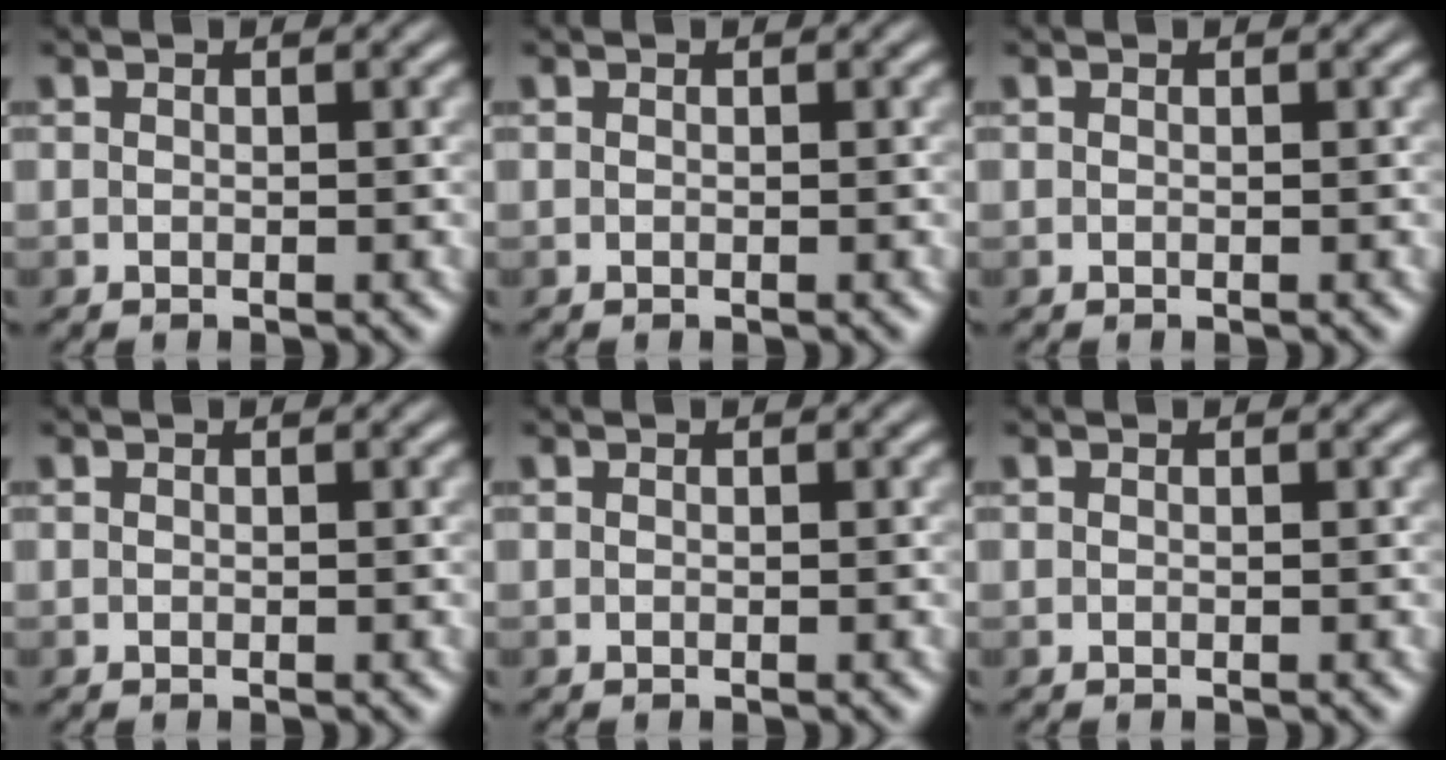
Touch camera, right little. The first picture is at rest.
{"total": 0.0}
{"total": 0.0}
{"total": 0.0}
{"total": 0.0}
{"total": 0.0}